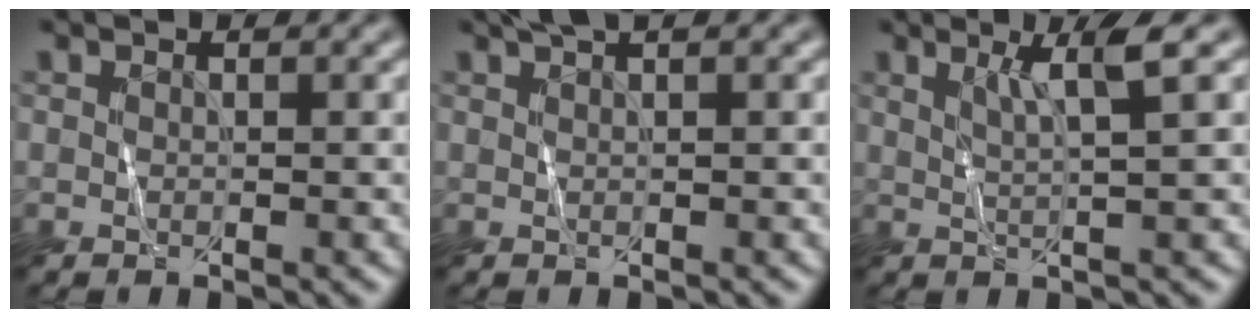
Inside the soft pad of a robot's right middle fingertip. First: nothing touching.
{"total": 2.0, "force": [1.5, 0.4, 1.3], "torque": [-0.014, 0.006, 0.020]}
{"total": 3.0, "force": [1.5, 0.3, 2.6], "torque": [-0.039, 0.005, 0.027]}